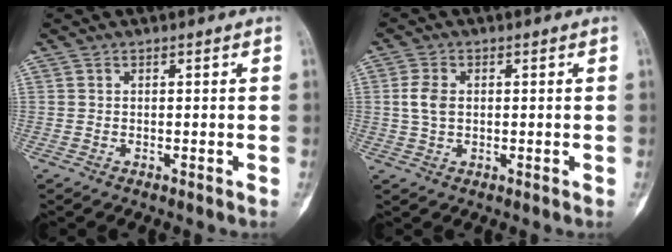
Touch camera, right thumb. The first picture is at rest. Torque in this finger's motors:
{"motor_torque": [0.40, 0.17, 0.18, -0.30, 0.19]}